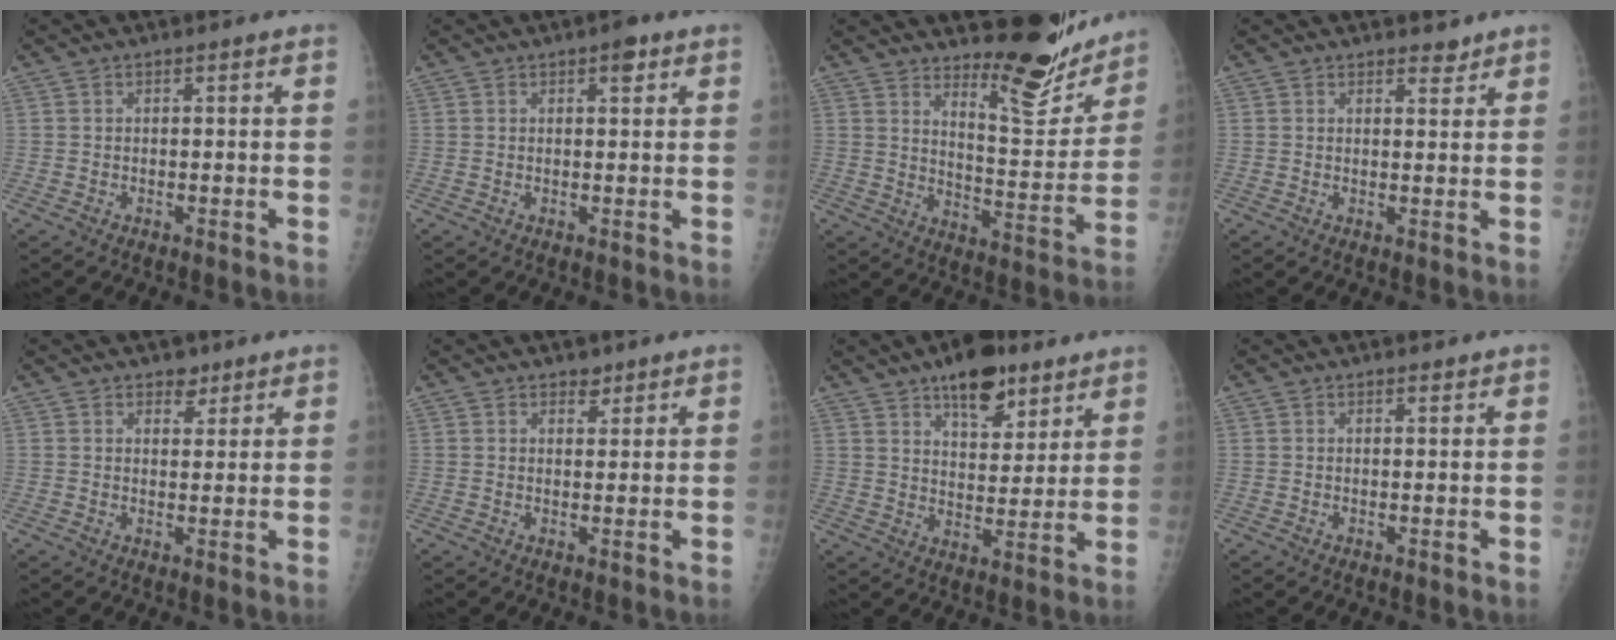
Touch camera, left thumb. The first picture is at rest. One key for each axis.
{"total": 2.4, "fx": 1.3, "fy": 0.9, "fz": 1.8, "tx": -0.016, "ty": -0.003, "tz": 0.015}
{"total": 14.1, "fx": 12.2, "fy": 3.6, "fz": 6.2, "tx": -0.052, "ty": -0.115, "tz": 0.183}
{"total": 2.3, "fx": 2.0, "fy": 1.0, "fz": 0.7, "tx": 0.006, "ty": -0.014, "tz": 0.025}
{"total": 3.3, "fx": 2.3, "fy": 2.0, "fz": 1.2, "tx": 0.003, "ty": -0.014, "tz": 0.035}
{"total": 2.4, "fx": 1.8, "fy": 1.3, "fz": 0.8, "tx": 0.004, "ty": -0.011, "tz": 0.024}
{"total": 13.0, "fx": 8.5, "fy": 6.0, "fz": 7.8, "tx": -0.076, "ty": -0.045, "tz": 0.129}
{"total": 0.9, "fx": 0.8, "fy": 0.3, "fz": 0.4, "tx": -0.004, "ty": -0.005, "tz": 0.011}